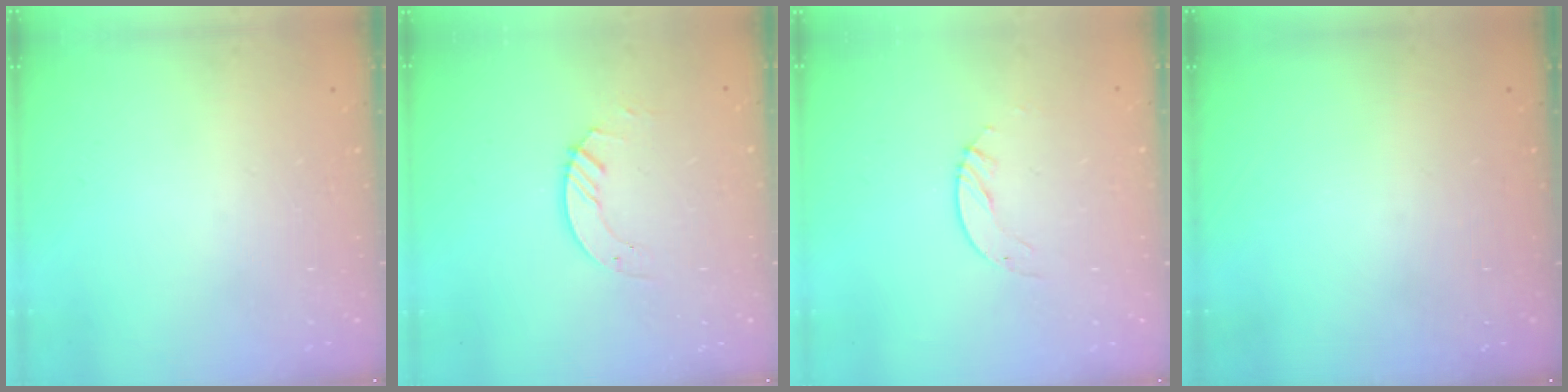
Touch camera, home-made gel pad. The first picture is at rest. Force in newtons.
{"total": 3.3, "press": 3.3, "slide": 0.1}
{"total": 3.1, "press": 3.1, "slide": 0.3}
{"total": 0.0}